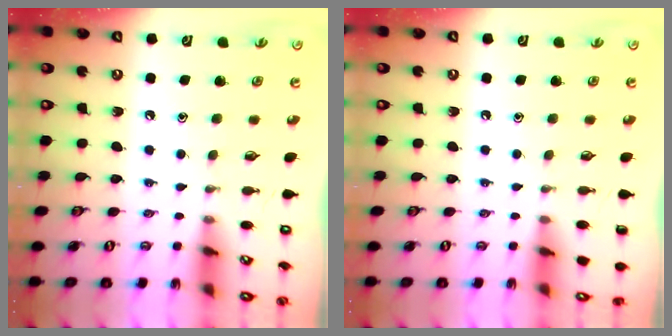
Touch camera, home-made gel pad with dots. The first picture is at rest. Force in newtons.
{"total": 0.0}